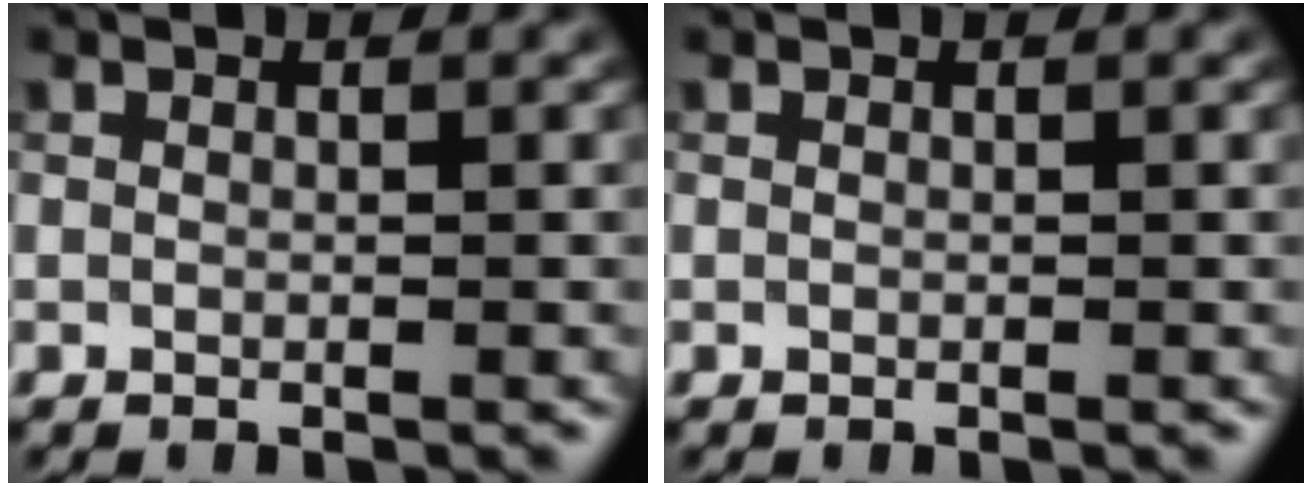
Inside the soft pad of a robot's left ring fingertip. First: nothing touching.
{"total": 0.0}